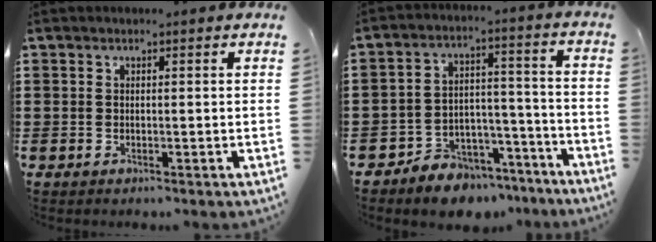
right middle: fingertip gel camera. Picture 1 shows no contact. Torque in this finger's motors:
{"motor_torque": [0.39, -0.32, 0.16, 0.10]}